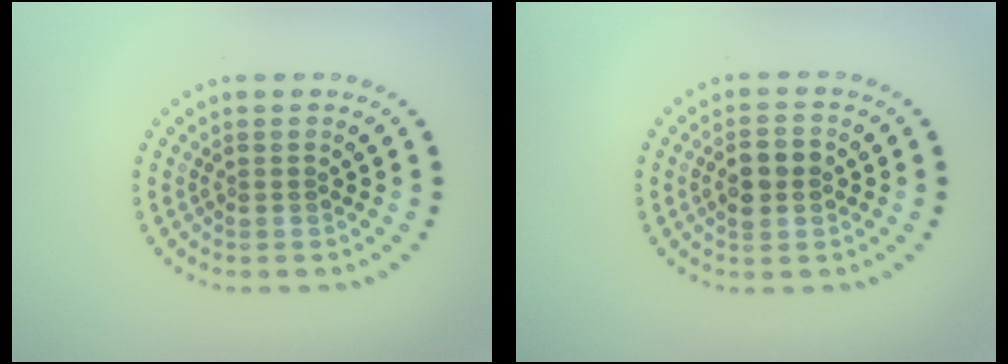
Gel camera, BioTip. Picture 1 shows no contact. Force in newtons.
{"total": 3.2, "press": 3.2, "slide": 0.2}